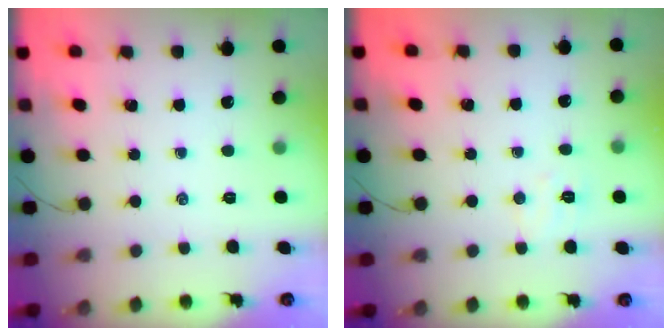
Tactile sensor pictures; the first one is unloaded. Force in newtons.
{"total": 4.0, "press": 3.9, "slide": 0.7}